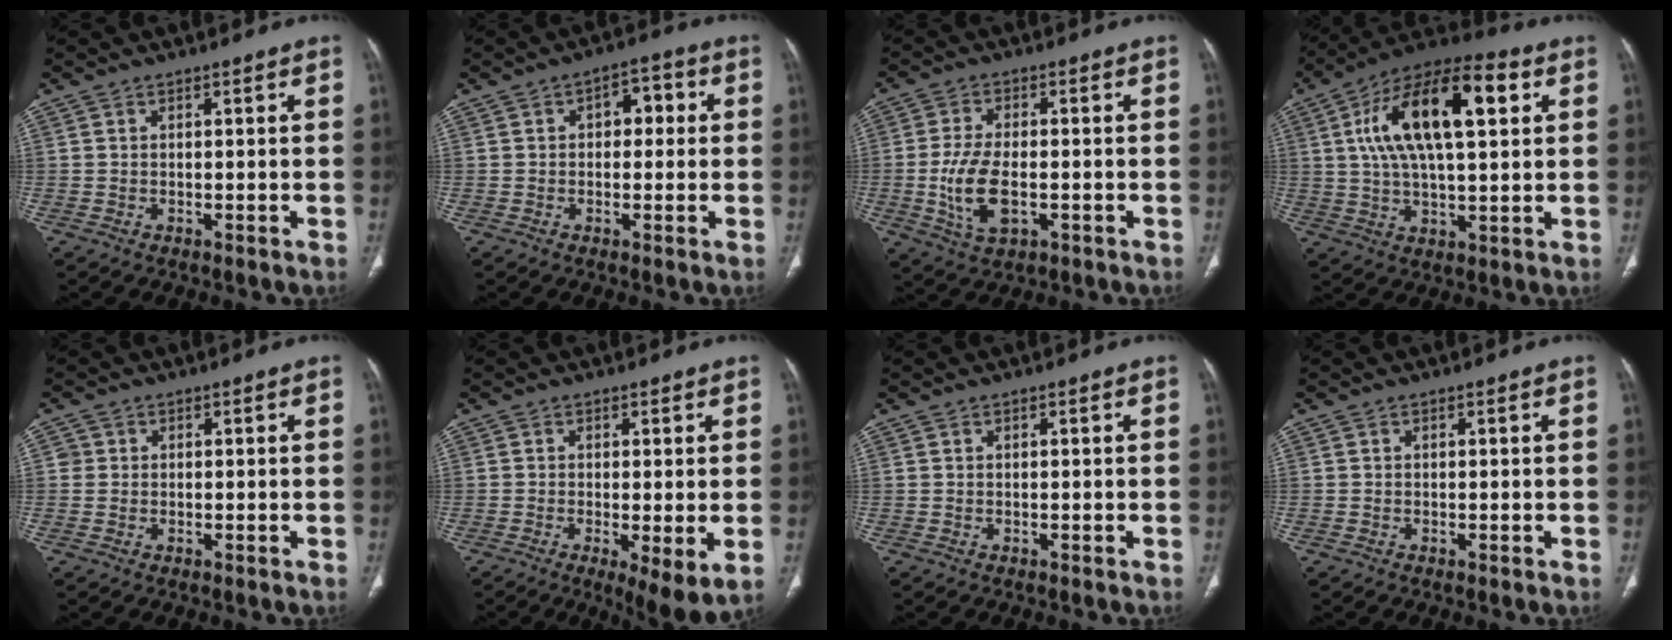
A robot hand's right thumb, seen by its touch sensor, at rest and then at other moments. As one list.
[{"total": 5.4, "force": [0.8, 3.4, 4.1], "torque": [-0.027, 0.017, 0.003]}, {"total": 9.2, "force": [-2.0, 4.7, 7.7], "torque": [-0.157, 0.001, -0.032]}, {"total": 20.5, "force": [5.6, 8.4, 17.8], "torque": [-0.301, 0.017, 0.087]}, {"total": 1.4, "force": [0.1, 1.4, 0.2], "torque": [0.006, 0.004, 0.001]}, {"total": 7.0, "force": [-1.8, 1.6, 6.5], "torque": [-0.111, -0.024, -0.030]}, {"total": 0.0}, {"total": 0.0}]